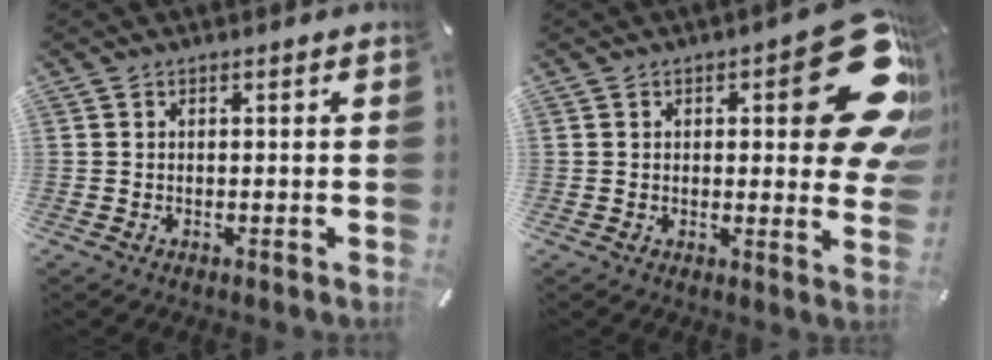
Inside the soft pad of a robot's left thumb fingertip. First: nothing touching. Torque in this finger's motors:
{"motor_torque": [2.55, 2.46, 0.47, -0.32, 0.10]}